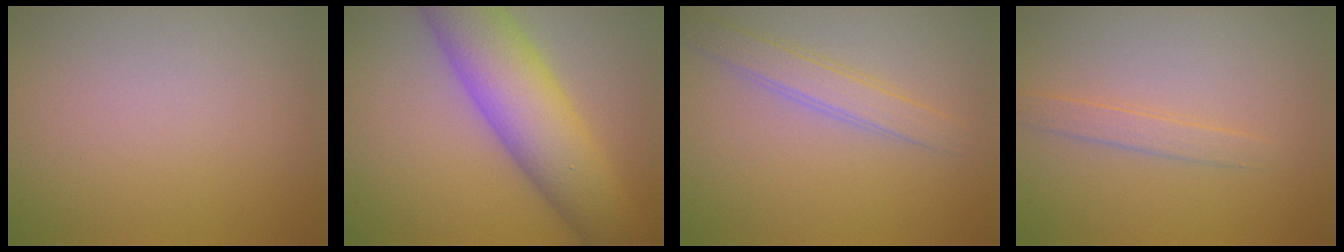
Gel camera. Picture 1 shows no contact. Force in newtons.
{"total": 9.6, "press": 9.6, "slide": 0.3}
{"total": 2.5, "press": 2.5, "slide": 0.1}
{"total": 1.5, "press": 1.5, "slide": 0.0}